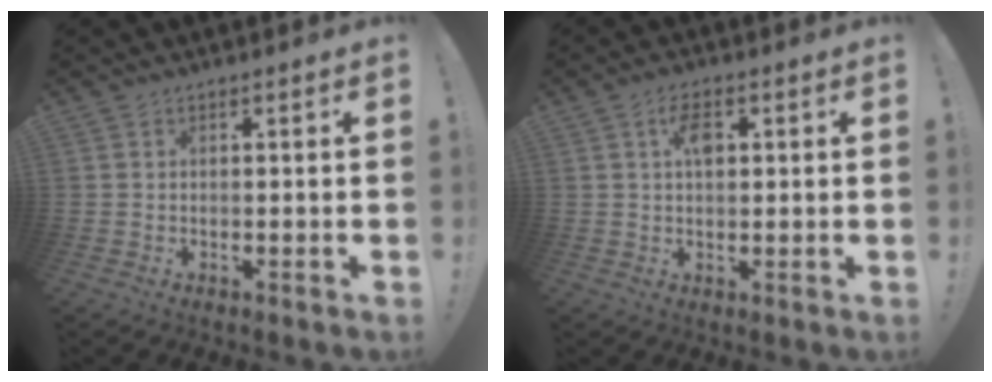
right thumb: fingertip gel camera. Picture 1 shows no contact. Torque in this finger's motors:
{"motor_torque": [0.18, 0.10, 0.93, 0.11, 0.00]}